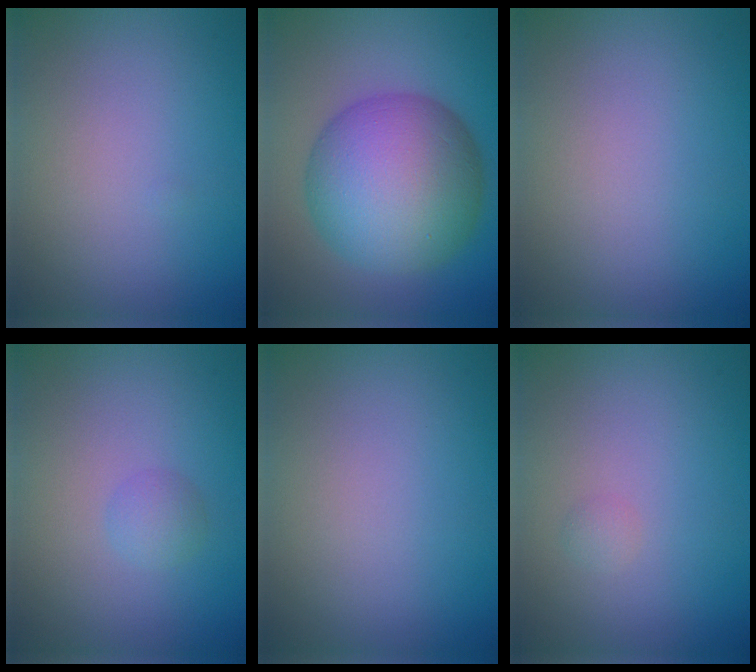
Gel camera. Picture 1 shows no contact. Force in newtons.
{"total": 12.9, "press": 12.9, "slide": 0.1}
{"total": 0.0}
{"total": 1.3, "press": 1.3, "slide": 0.1}
{"total": 0.0}
{"total": 0.6, "press": 0.6, "slide": 0.1}